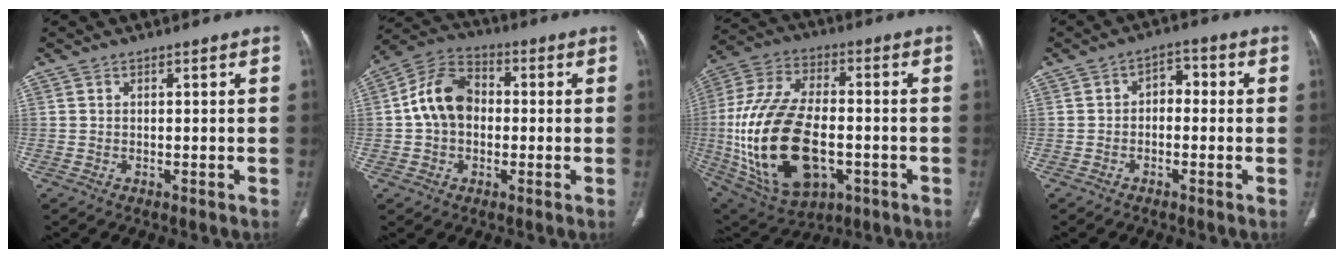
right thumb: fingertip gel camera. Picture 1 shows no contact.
{"total": 11.0, "force": [0.0, 8.2, 7.4], "torque": [-0.121, 0.030, -0.012]}
{"total": 25.6, "force": [-4.5, 14.5, 20.7], "torque": [-0.418, 0.009, -0.056]}
{"total": 4.1, "force": [-0.4, 2.8, 3.0], "torque": [-0.028, 0.022, -0.017]}